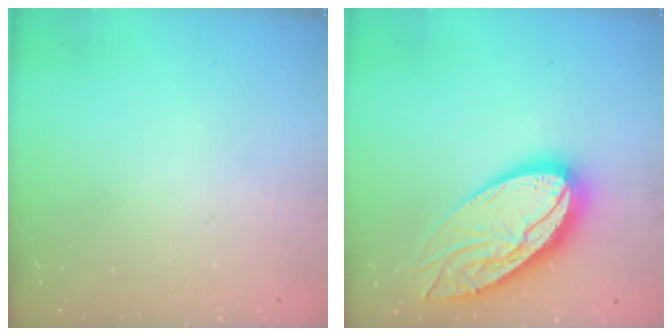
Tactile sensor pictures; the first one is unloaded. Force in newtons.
{"total": 22.8, "press": 22.7, "slide": 2.1}